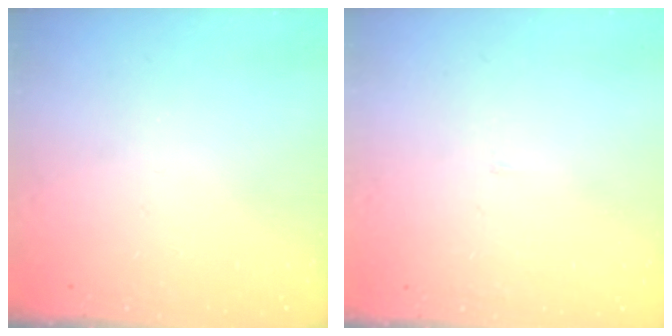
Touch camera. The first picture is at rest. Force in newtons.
{"total": 2.0, "press": 2.0, "slide": 0.1}